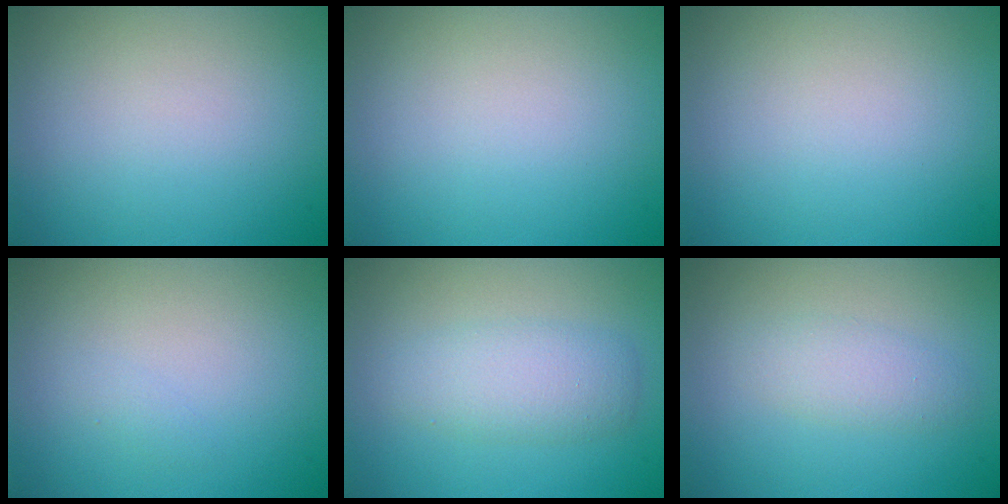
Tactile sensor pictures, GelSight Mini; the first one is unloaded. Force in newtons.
{"total": 0.0}
{"total": 0.0}
{"total": 0.5, "press": 0.5, "slide": 0.0}
{"total": 2.3, "press": 2.3, "slide": 0.2}
{"total": 2.1, "press": 2.1, "slide": 0.1}